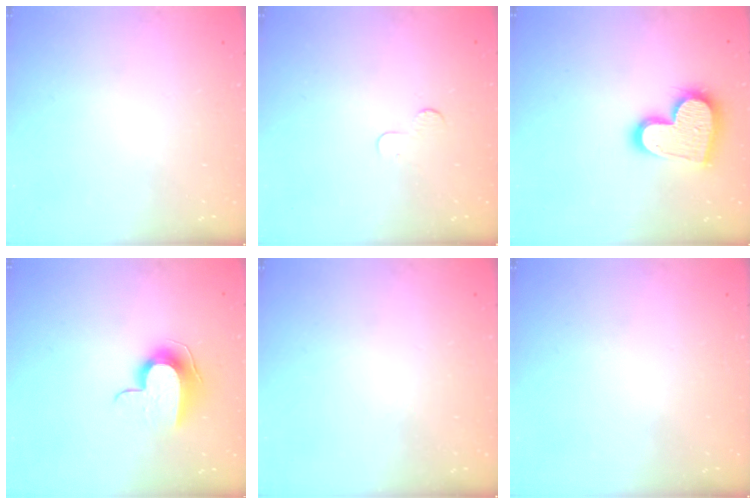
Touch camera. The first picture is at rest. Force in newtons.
{"total": 2.3, "press": 2.3, "slide": 0.2}
{"total": 16.9, "press": 16.8, "slide": 1.3}
{"total": 9.0, "press": 9.0, "slide": 0.5}
{"total": 0.0}
{"total": 0.0}